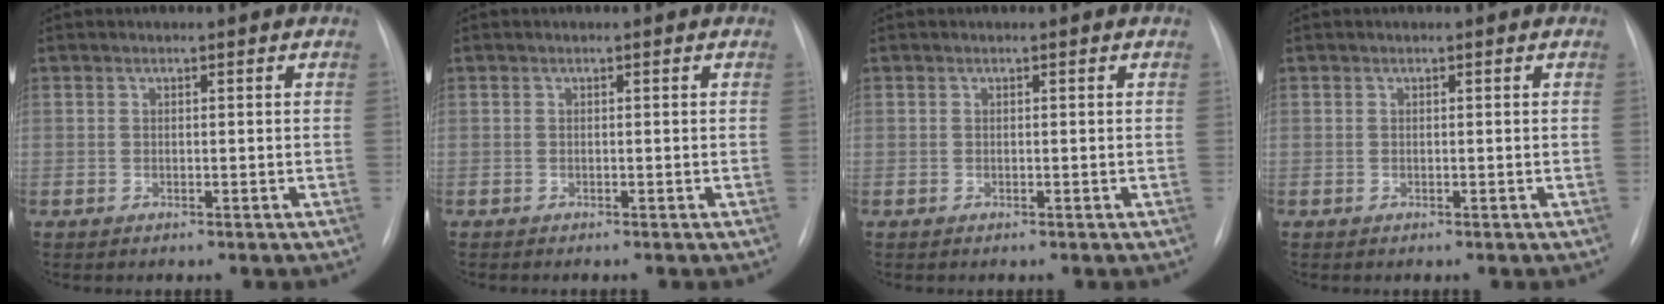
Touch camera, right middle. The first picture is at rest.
{"total": 0.0}
{"total": 0.0}
{"total": 0.0}